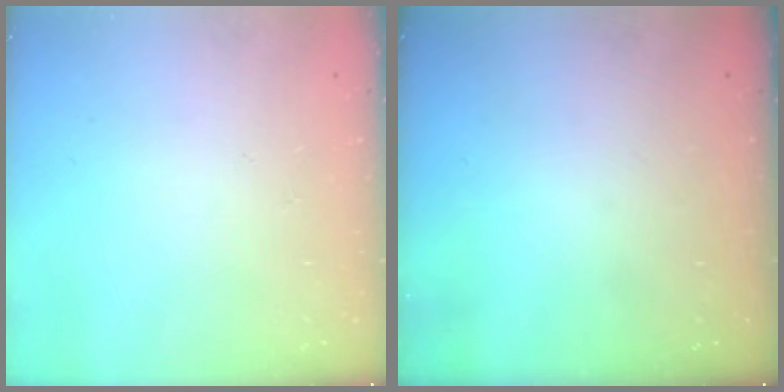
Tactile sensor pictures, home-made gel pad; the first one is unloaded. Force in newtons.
{"total": 0.0}